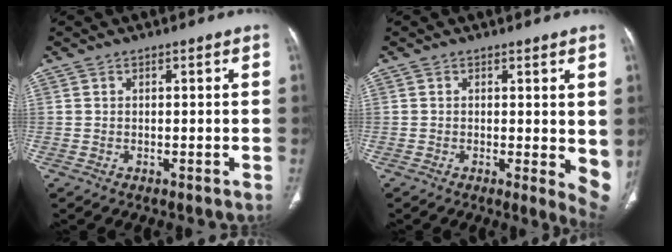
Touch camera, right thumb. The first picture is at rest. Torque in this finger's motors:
{"motor_torque": [-0.23, 0.82, -0.27, 0.05, 0.07]}